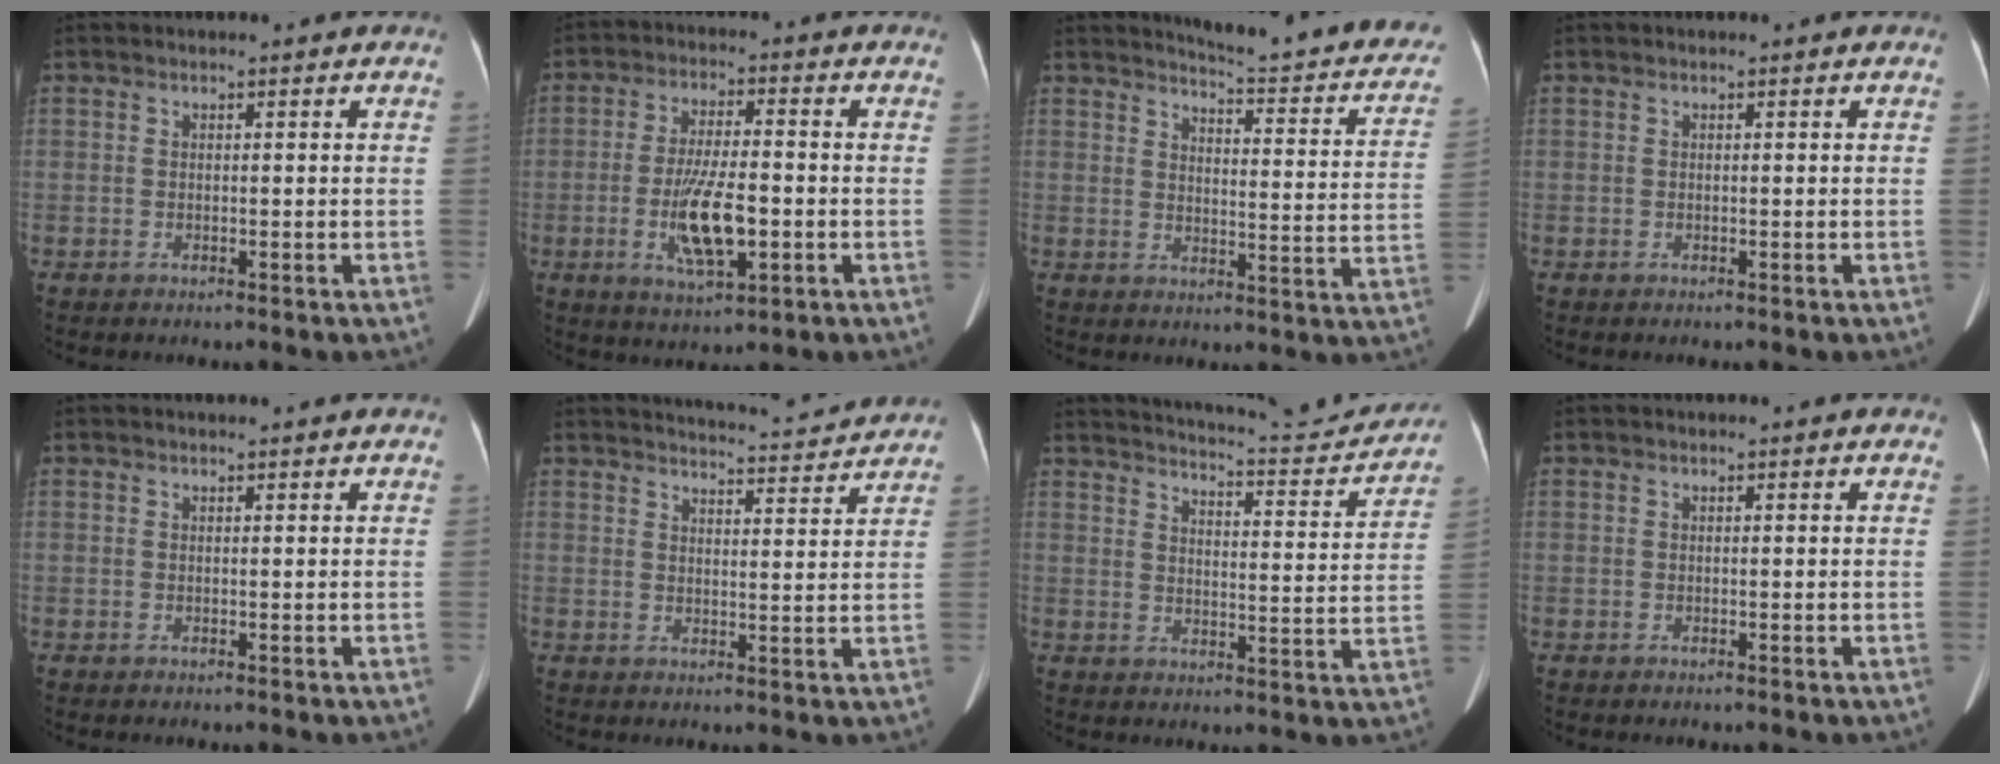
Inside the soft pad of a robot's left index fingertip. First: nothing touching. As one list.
[{"total": 9.2, "force": [-2.2, 2.3, 8.7], "torque": [-0.166, -0.006, -0.037]}, {"total": 19.0, "force": [17.3, 2.3, 7.6], "torque": [-0.083, -0.071, 0.186]}, {"total": 0.0}, {"total": 3.1, "force": [2.9, 0.2, 1.0], "torque": [-0.012, 0.016, 0.031]}, {"total": 10.7, "force": [10.5, -0.1, 2.0], "torque": [-0.033, 0.000, 0.131]}, {"total": 17.9, "force": [17.2, 1.1, 4.8], "torque": [-0.074, -0.042, 0.217]}, {"total": 2.9, "force": [2.7, 0.5, 0.9], "torque": [-0.010, 0.021, 0.020]}]